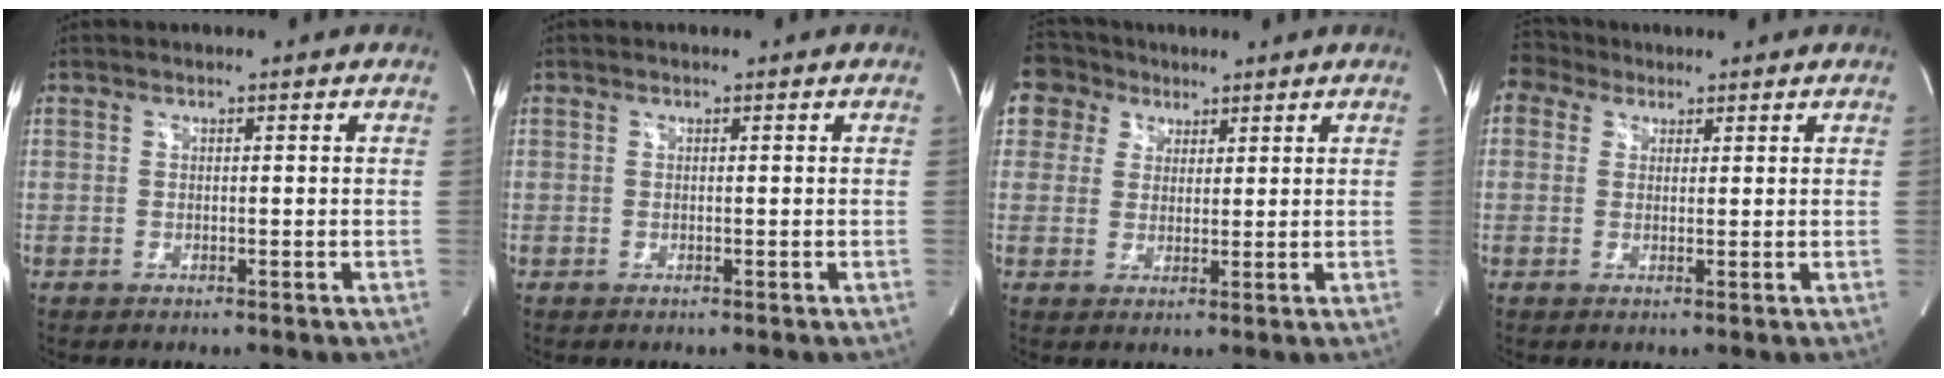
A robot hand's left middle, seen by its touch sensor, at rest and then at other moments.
{"total": 0.0}
{"total": 6.8, "force": [4.0, 5.4, 0.1], "torque": [-0.002, 0.023, 0.079]}
{"total": 3.7, "force": [2.8, 2.4, 0.1], "torque": [-0.008, 0.026, 0.052]}